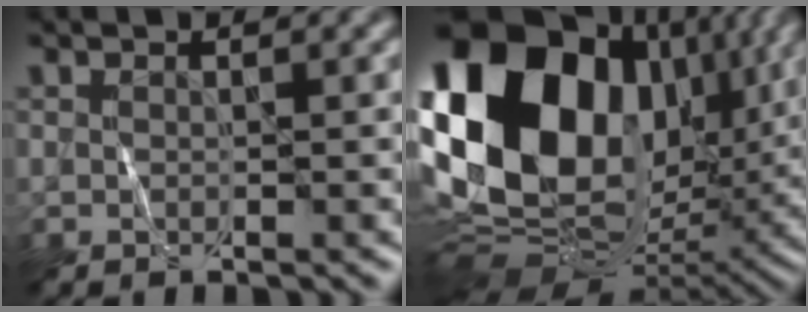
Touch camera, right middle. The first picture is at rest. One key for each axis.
{"total": 20.9, "fx": 5.0, "fy": 14.6, "fz": 14.1, "tx": -0.321, "ty": 0.024, "tz": 0.083}